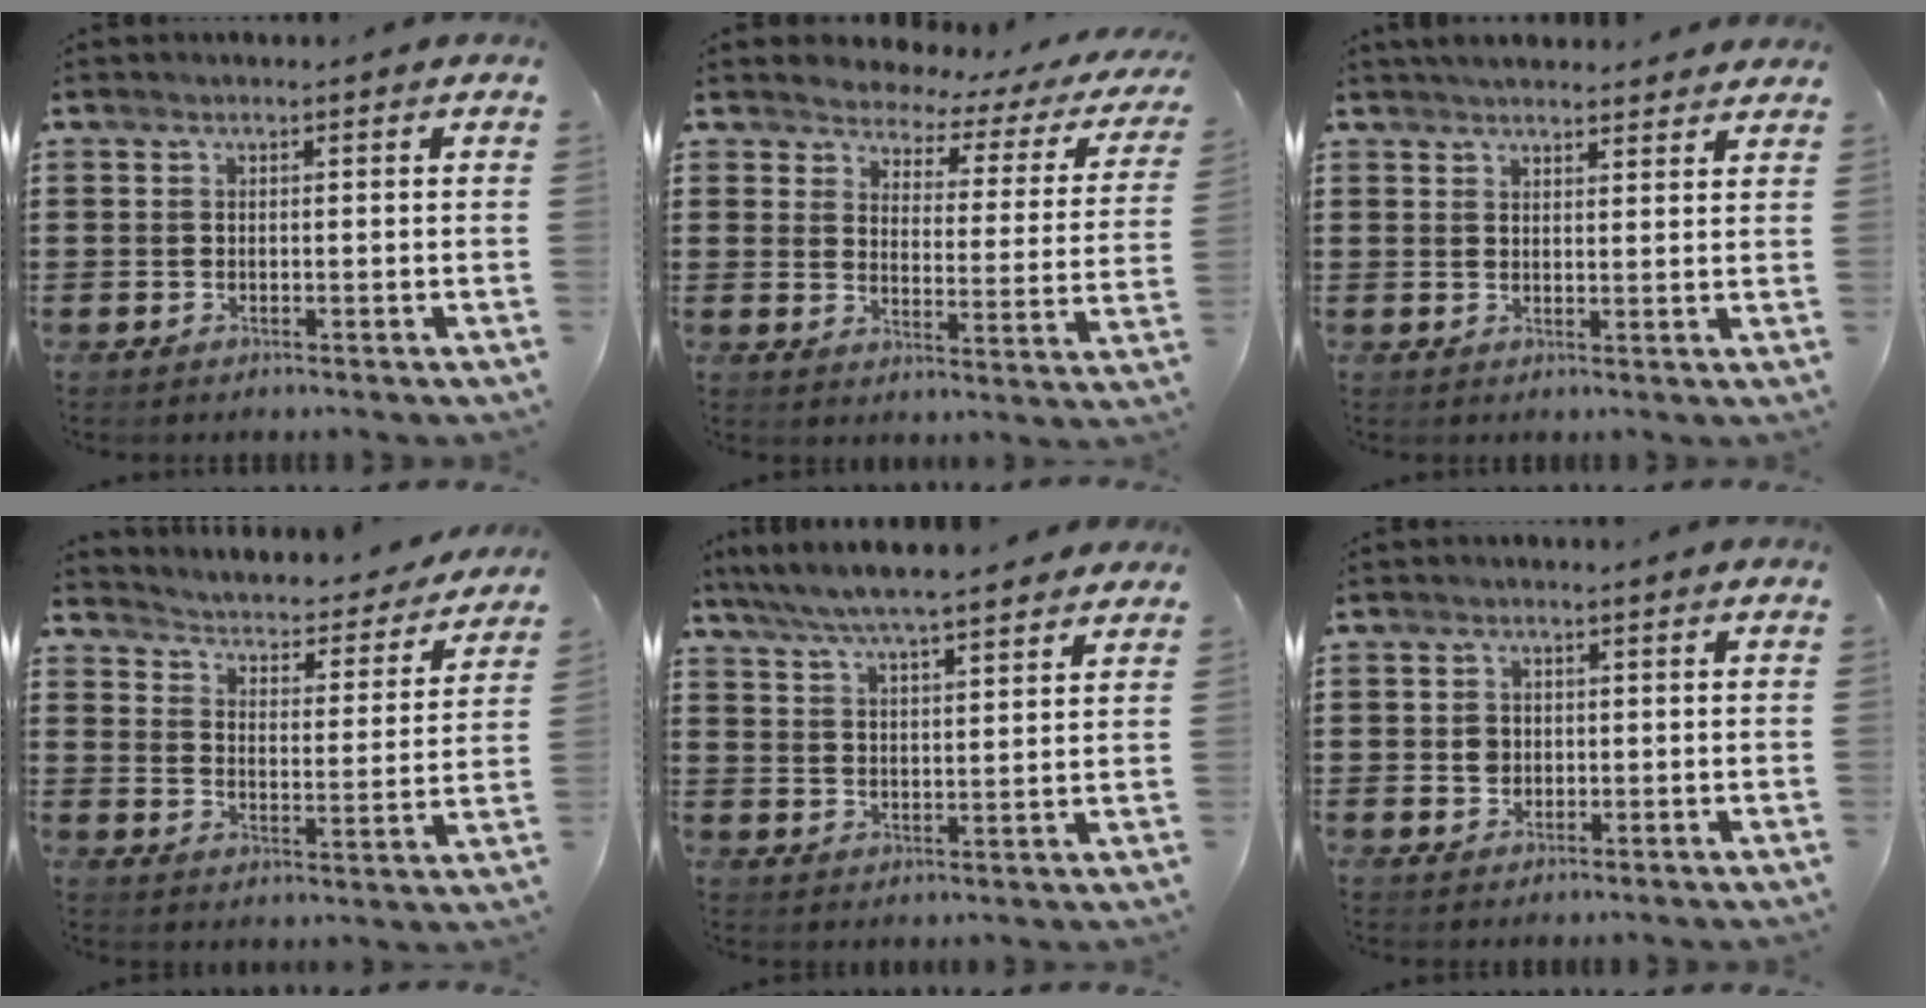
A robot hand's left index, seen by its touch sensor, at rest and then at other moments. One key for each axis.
{"total": 2.9, "fx": 2.7, "fy": 0.8, "fz": 0.4, "tx": -0.032, "ty": -0.025, "tz": 0.039}
{"total": 3.2, "fx": 3.1, "fy": 0.2, "fz": 0.5, "tx": -0.018, "ty": -0.006, "tz": 0.059}
{"total": 2.3, "fx": 2.3, "fy": 0.2, "fz": 0.4, "tx": -0.026, "ty": -0.029, "tz": 0.026}
{"total": 5.9, "fx": 5.4, "fy": 0.1, "fz": 2.2, "tx": -0.064, "ty": -0.024, "tz": 0.095}
{"total": 2.0, "fx": 0.1, "fy": 1.8, "fz": 0.9, "tx": -0.023, "ty": 0.008, "tz": 0.001}